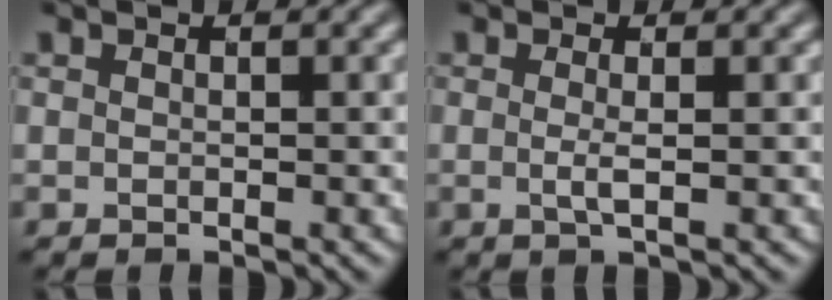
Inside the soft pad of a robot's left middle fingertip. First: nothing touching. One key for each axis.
{"total": 1.2, "fx": -0.4, "fy": 0.1, "fz": 1.1, "tx": -0.028, "ty": -0.003, "tz": -0.002}